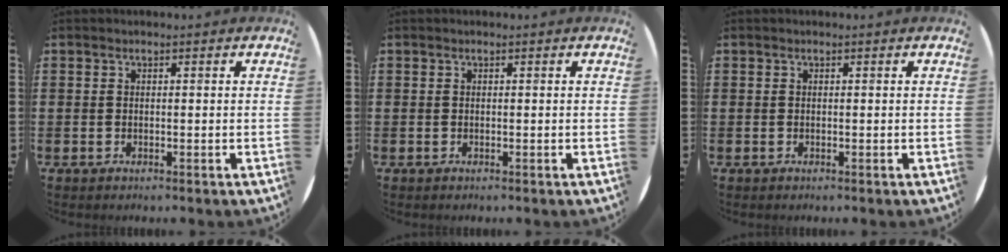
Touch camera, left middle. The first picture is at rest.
{"total": 0.0}
{"total": 0.0}